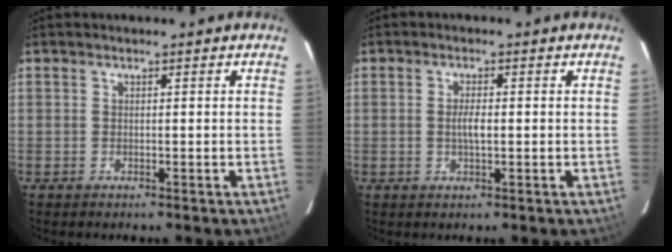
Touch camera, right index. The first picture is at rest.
{"total": 2.5, "force": [-0.2, 0.8, 2.4], "torque": [-0.046, 0.000, -0.003]}